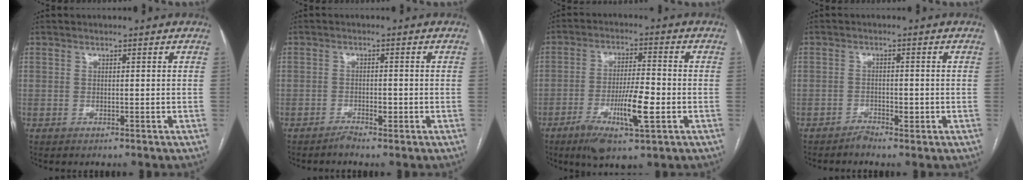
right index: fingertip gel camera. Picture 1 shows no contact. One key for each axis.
{"total": 1.7, "fx": -1.2, "fy": 0.5, "fz": 1.1, "tx": -0.016, "ty": 0.002, "tz": -0.018}
{"total": 10.1, "fx": -3.8, "fy": 1.5, "fz": 9.2, "tx": -0.170, "ty": -0.010, "tz": -0.062}
{"total": 1.5, "fx": -1.2, "fy": 0.8, "fz": 0.6, "tx": -0.007, "ty": 0.003, "tz": -0.018}